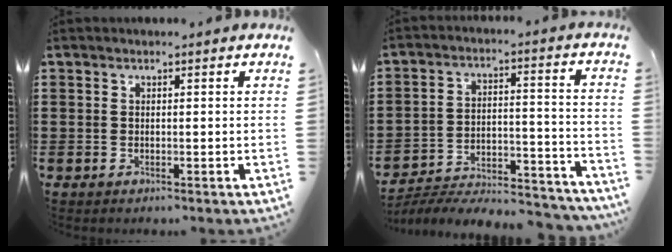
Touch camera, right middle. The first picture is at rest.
{"total": 5.8, "force": [-5.6, 0.8, 1.6], "torque": [-0.030, 0.004, -0.112]}